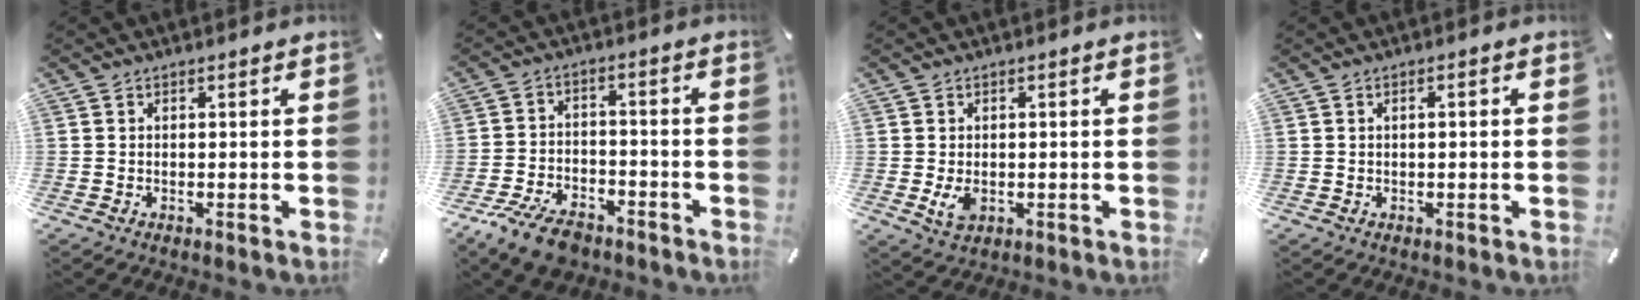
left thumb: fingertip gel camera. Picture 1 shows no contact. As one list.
[{"total": 9.5, "force": [-7.0, 4.5, 4.6], "torque": [-0.089, 0.036, -0.131]}, {"total": 3.5, "force": [-0.6, 2.5, 2.4], "torque": [-0.047, -0.004, -0.013]}, {"total": 1.3, "force": [-0.2, 0.5, 1.2], "torque": [-0.020, 0.003, -0.004]}]